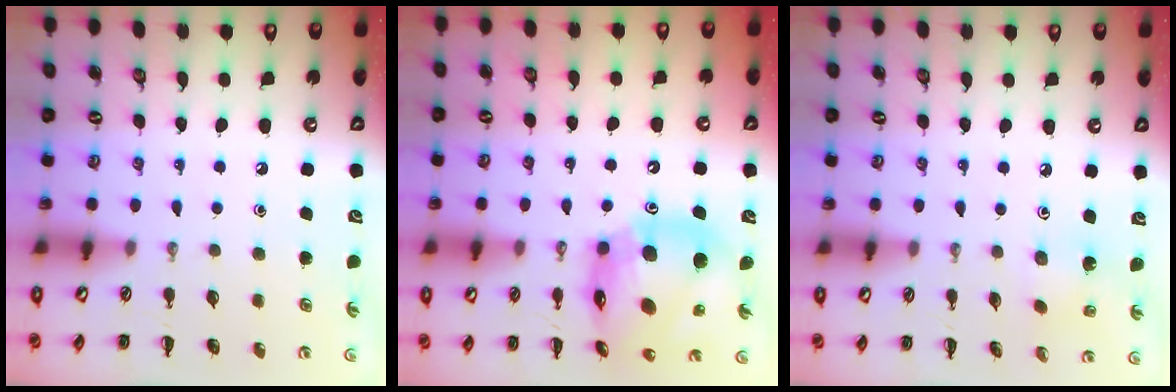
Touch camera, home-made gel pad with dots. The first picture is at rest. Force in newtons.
{"total": 17.1, "press": 16.3, "slide": 5.0}
{"total": 1.8, "press": 1.7, "slide": 0.8}